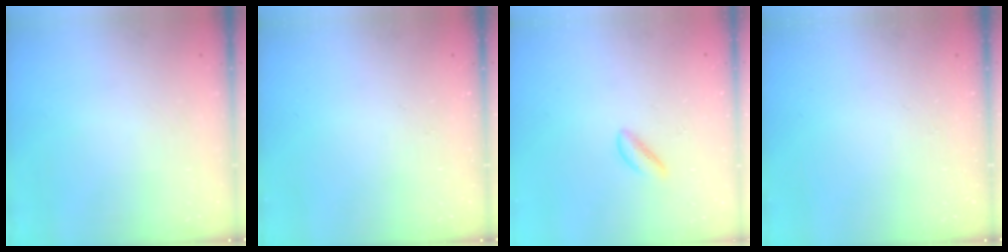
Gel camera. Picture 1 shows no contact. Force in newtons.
{"total": 0.0}
{"total": 1.7, "press": 1.6, "slide": 0.6}
{"total": 0.0}